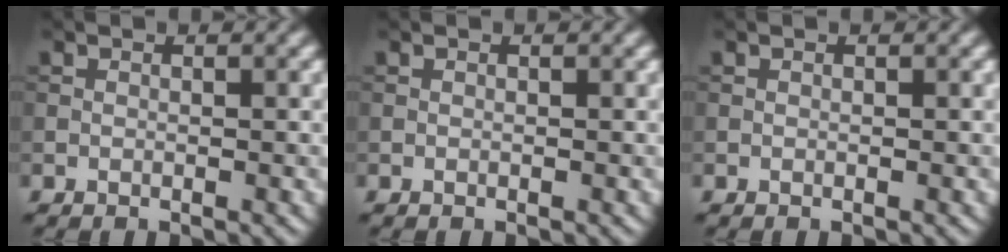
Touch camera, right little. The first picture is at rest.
{"total": 0.0}
{"total": 0.0}